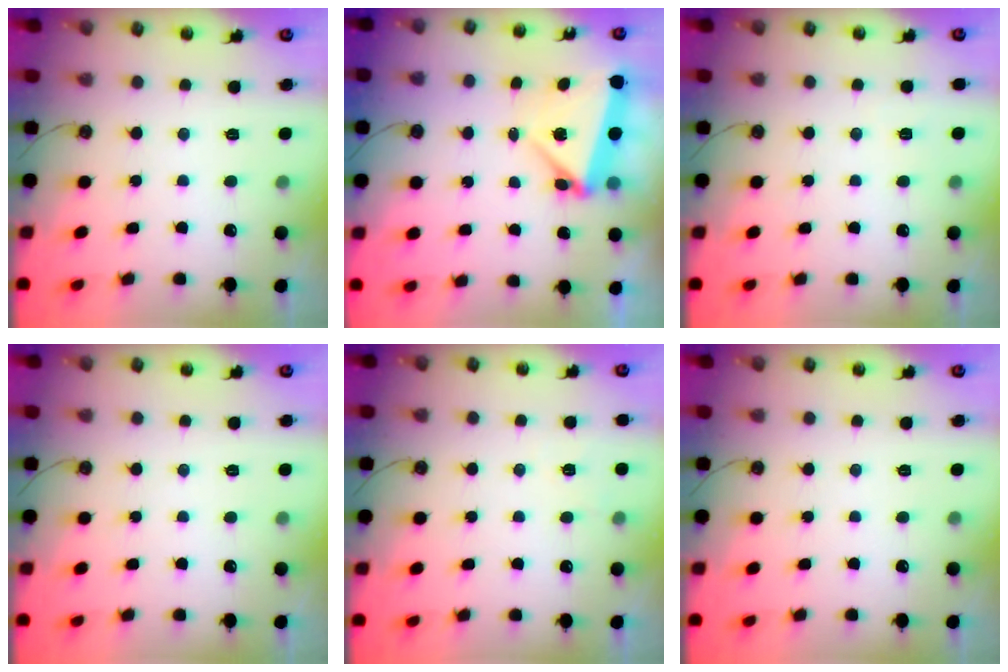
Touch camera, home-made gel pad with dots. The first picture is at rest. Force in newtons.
{"total": 5.6, "press": 5.4, "slide": 1.1}
{"total": 2.8, "press": 1.5, "slide": 2.3}
{"total": 0.0}
{"total": 4.3, "press": 4.3, "slide": 0.3}
{"total": 0.0}